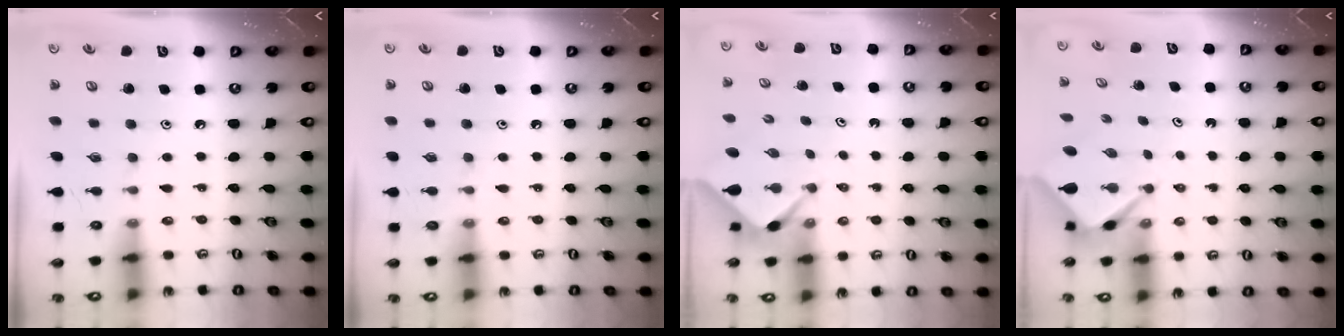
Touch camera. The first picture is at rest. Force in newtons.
{"total": 2.4, "press": 2.4, "slide": 0.4}
{"total": 2.4, "press": 2.3, "slide": 0.3}
{"total": 2.5, "press": 2.5, "slide": 0.2}